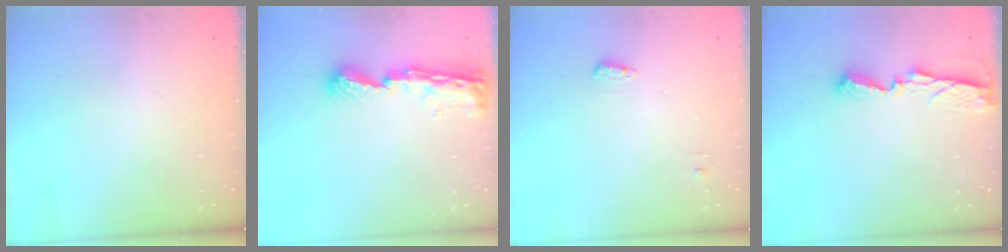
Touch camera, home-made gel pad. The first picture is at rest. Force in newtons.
{"total": 8.9, "press": 8.9, "slide": 0.9}
{"total": 4.9, "press": 4.8, "slide": 1.0}
{"total": 7.2, "press": 7.2, "slide": 0.5}